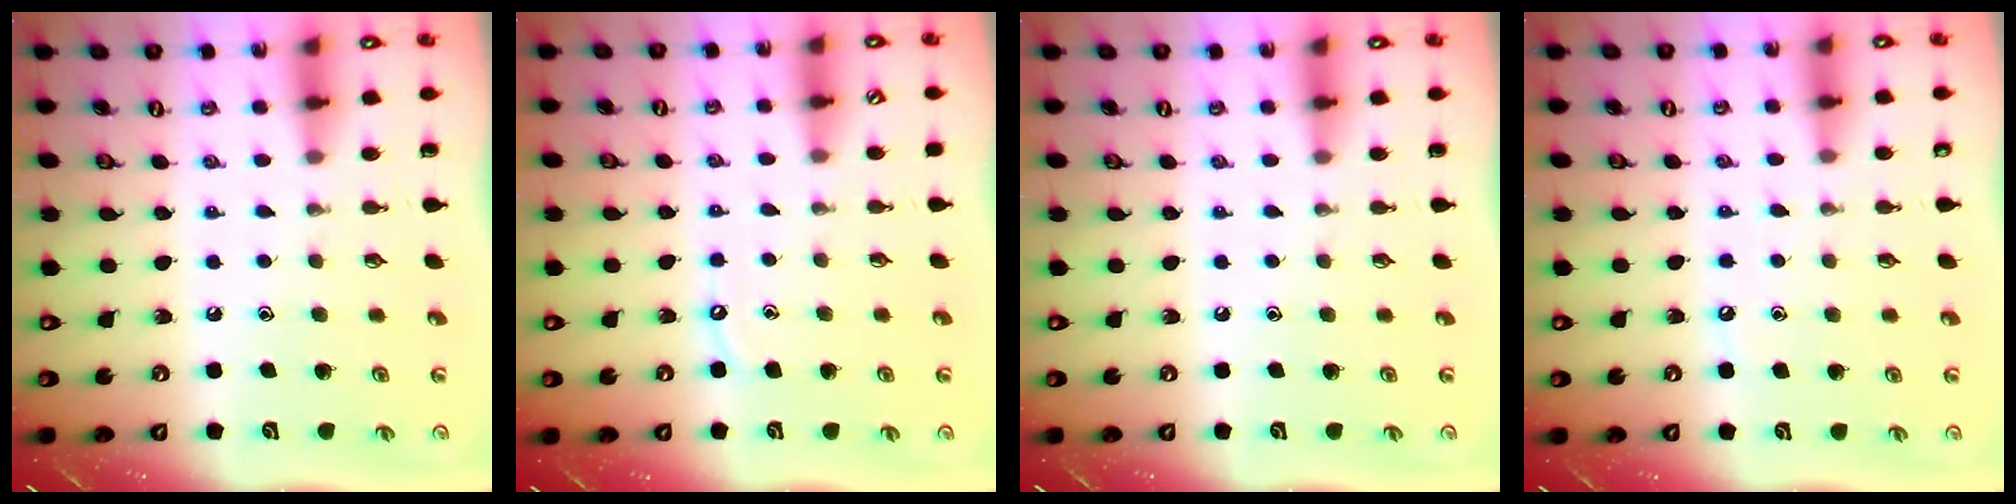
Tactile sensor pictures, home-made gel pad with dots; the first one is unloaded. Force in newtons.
{"total": 3.6, "press": 3.6, "slide": 0.6}
{"total": 0.0}
{"total": 4.4, "press": 4.4, "slide": 0.5}